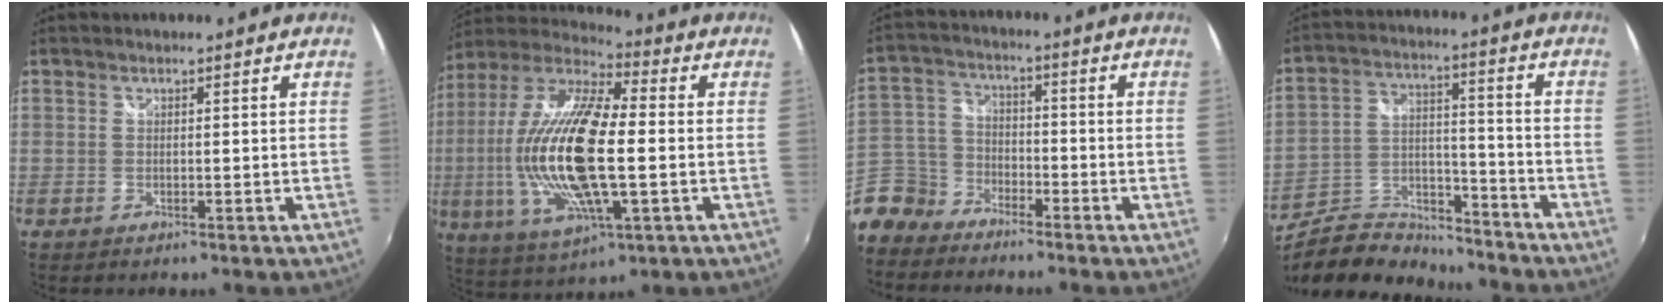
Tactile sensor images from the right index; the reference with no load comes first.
{"total": 23.0, "force": [-1.3, 7.6, 21.6], "torque": [-0.421, -0.011, -0.030]}
{"total": 13.1, "force": [-9.9, 8.1, 3.0], "torque": [-0.113, 0.016, -0.200]}
{"total": 17.4, "force": [-15.0, 6.2, 6.4], "torque": [-0.136, 0.014, -0.249]}